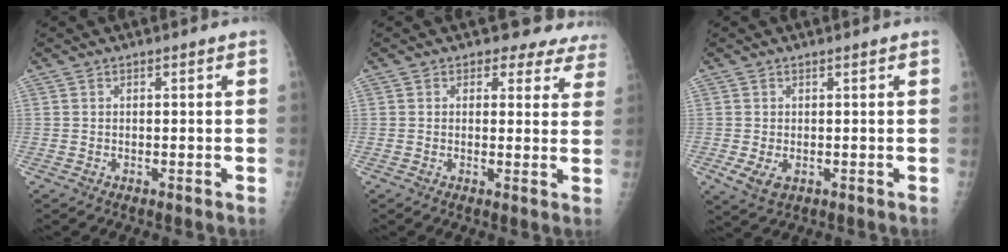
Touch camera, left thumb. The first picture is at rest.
{"total": 8.1, "force": [6.9, 4.1, 0.8], "torque": [0.044, -0.029, 0.050]}
{"total": 3.6, "force": [-0.3, 2.1, 2.9], "torque": [-0.050, -0.005, 0.006]}